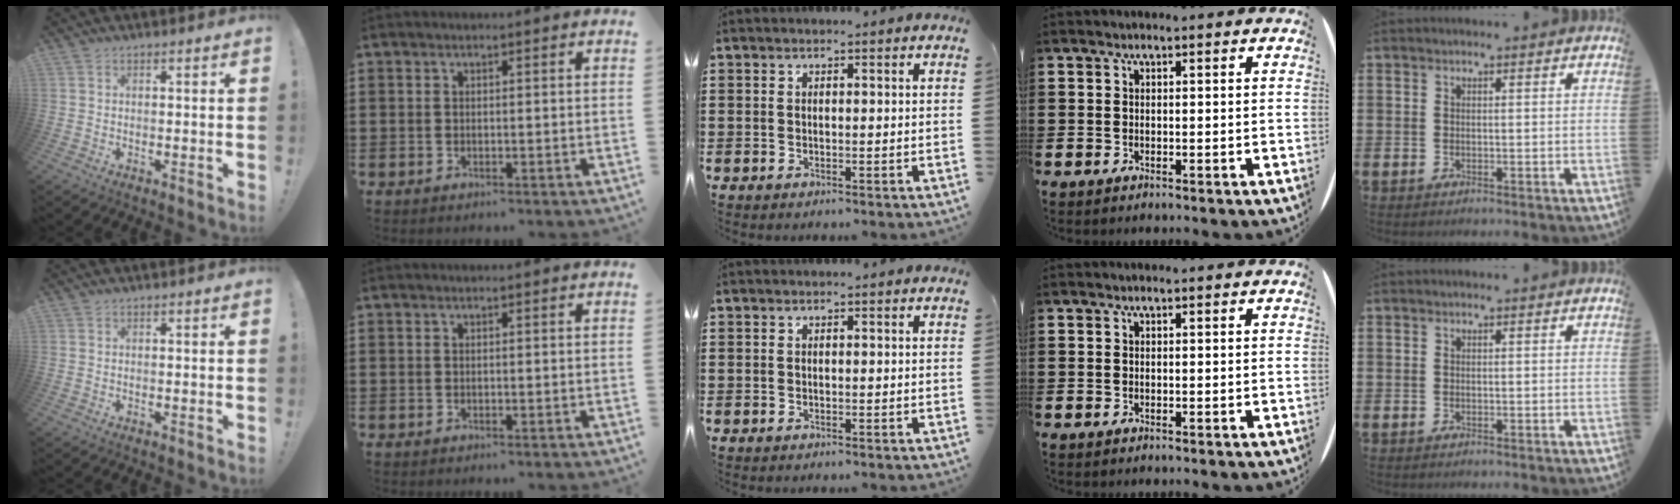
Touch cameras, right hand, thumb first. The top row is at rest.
{}